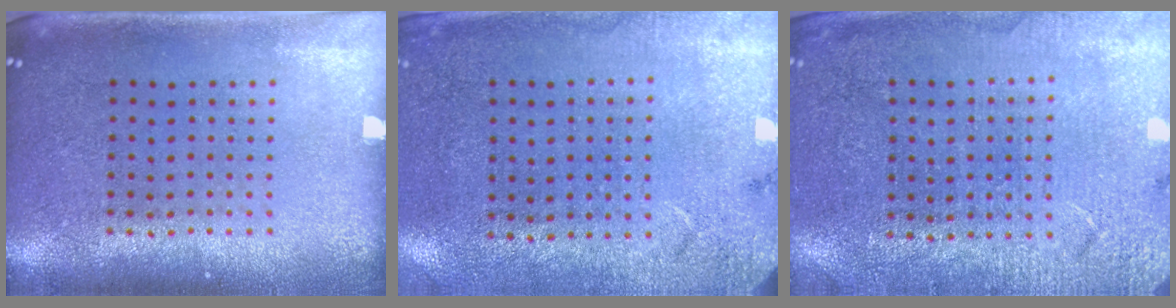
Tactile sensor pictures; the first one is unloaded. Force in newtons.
{"total": 2.6, "press": 2.1, "slide": 1.6}
{"total": 2.8, "press": 2.8, "slide": 0.1}